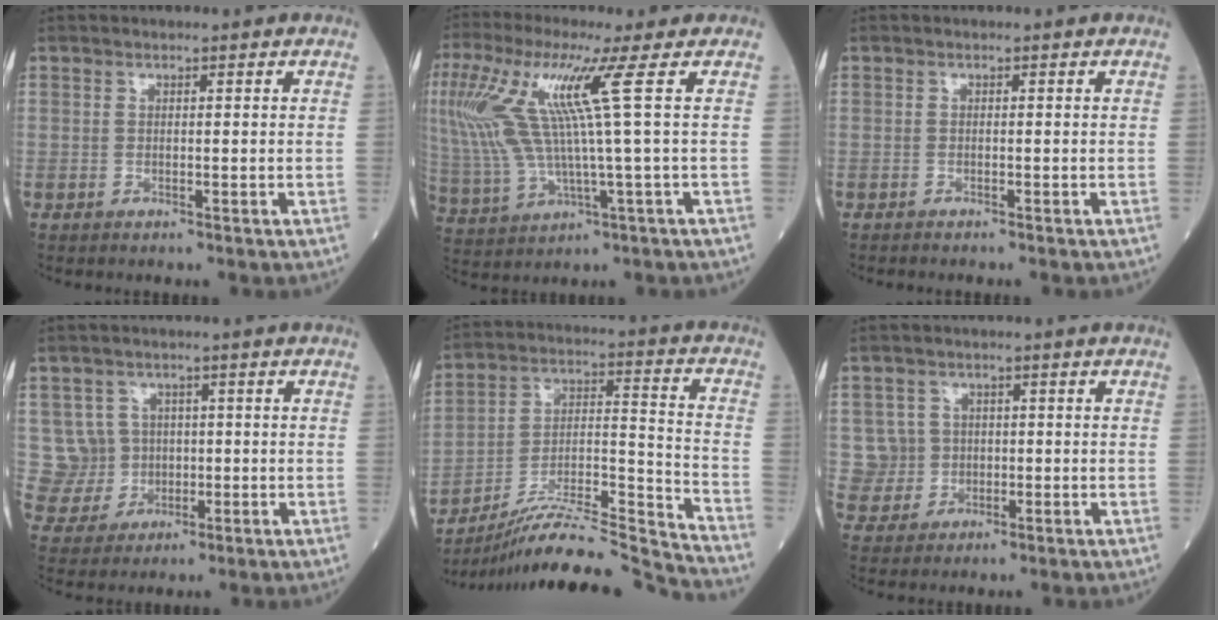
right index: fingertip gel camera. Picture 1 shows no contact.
{"total": 14.8, "force": [4.7, -0.1, 14.1], "torque": [-0.317, 0.015, 0.092]}
{"total": 1.3, "force": [-1.2, 0.0, 0.5], "torque": [-0.005, 0.000, -0.015]}
{"total": 6.1, "force": [0.9, 6.0, 0.1], "torque": [0.001, 0.016, 0.026]}
{"total": 20.4, "force": [-19.5, -2.2, 5.5], "torque": [-0.102, 0.006, -0.322]}
{"total": 4.5, "force": [0.4, 4.4, -0.4], "torque": [0.018, 0.013, 0.010]}